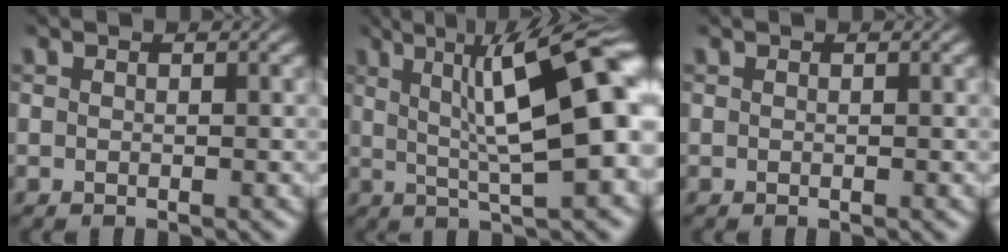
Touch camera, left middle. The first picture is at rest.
{"total": 11.7, "force": [2.4, 2.5, 11.1], "torque": [-0.158, 0.017, 0.035]}
{"total": 0.0}